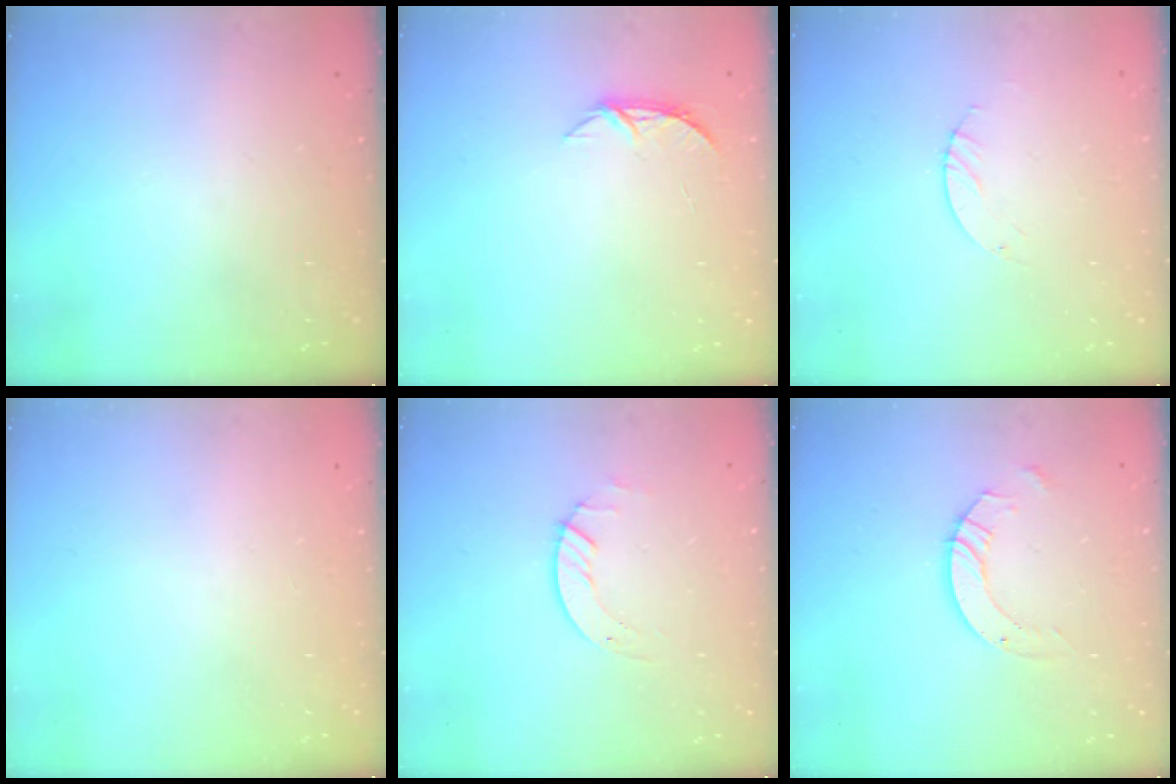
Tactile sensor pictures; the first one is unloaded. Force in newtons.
{"total": 5.7, "press": 5.6, "slide": 0.4}
{"total": 0.9, "press": 0.8, "slide": 0.2}
{"total": 0.0}
{"total": 2.0, "press": 2.0, "slide": 0.2}
{"total": 5.0, "press": 5.0, "slide": 0.3}